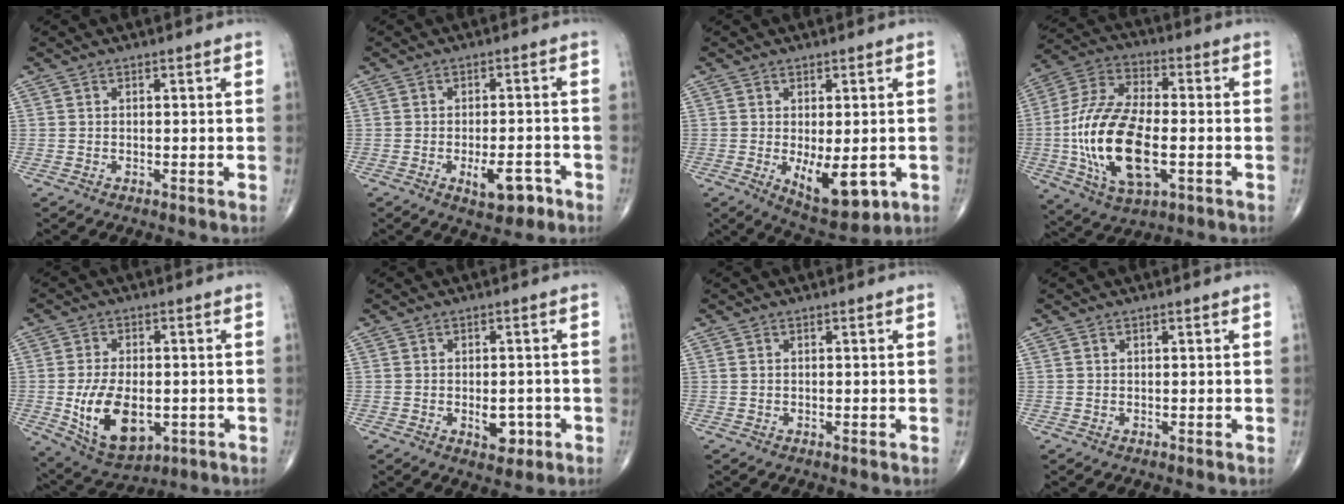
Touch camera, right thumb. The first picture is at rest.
{"total": 6.1, "force": [-2.8, 2.7, 4.8], "torque": [-0.061, 0.012, -0.036]}
{"total": 9.7, "force": [-2.1, 4.2, 8.5], "torque": [-0.113, -0.017, -0.018]}
{"total": 20.1, "force": [-3.4, 9.6, 17.3], "torque": [-0.350, 0.013, -0.057]}
{"total": 13.7, "force": [-2.6, 7.8, 10.9], "torque": [-0.178, -0.007, -0.026]}
{"total": 4.5, "force": [-1.3, 2.6, 3.4], "torque": [-0.030, 0.001, -0.010]}
{"total": 0.0}
{"total": 0.0}